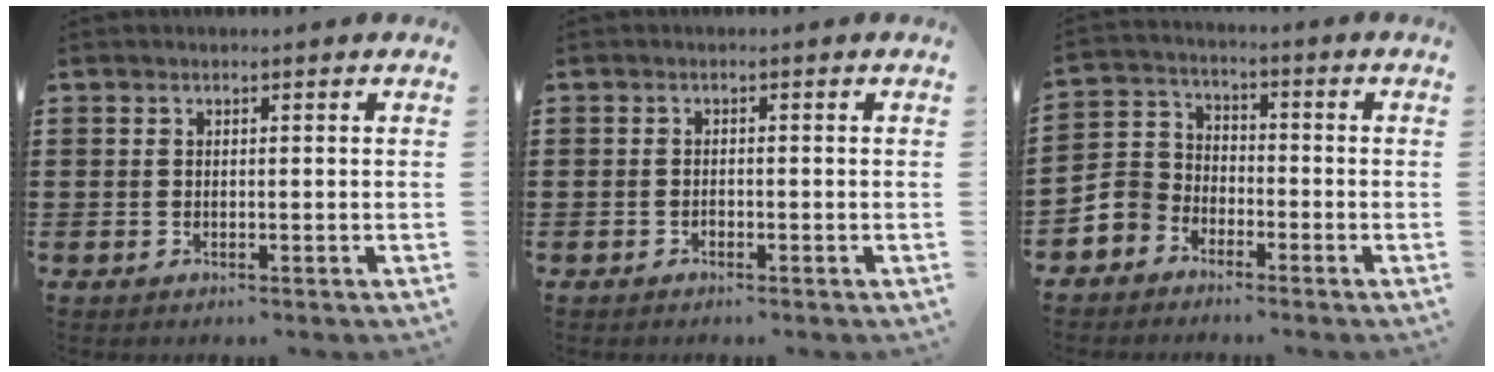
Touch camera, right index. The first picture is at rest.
{"total": 0.6, "force": [-0.5, 0.4, 0.1], "torque": [-0.004, 0.002, -0.010]}
{"total": 5.0, "force": [-3.1, 3.8, 0.8], "torque": [-0.051, 0.004, -0.071]}